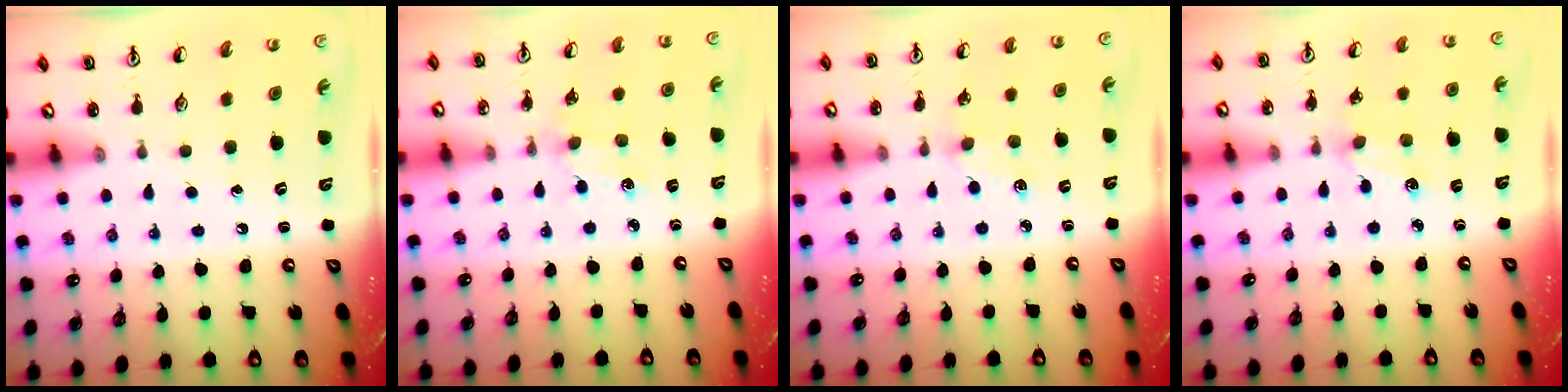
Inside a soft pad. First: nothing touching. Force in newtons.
{"total": 2.0, "press": 2.0, "slide": 0.3}
{"total": 1.4, "press": 1.3, "slide": 0.3}
{"total": 2.9, "press": 2.9, "slide": 0.4}